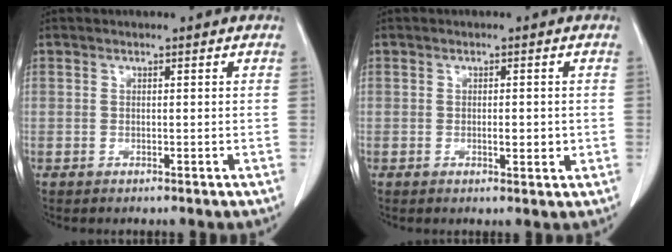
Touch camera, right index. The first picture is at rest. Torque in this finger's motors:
{"motor_torque": [0.71, -0.22, 0.36, 0.06]}